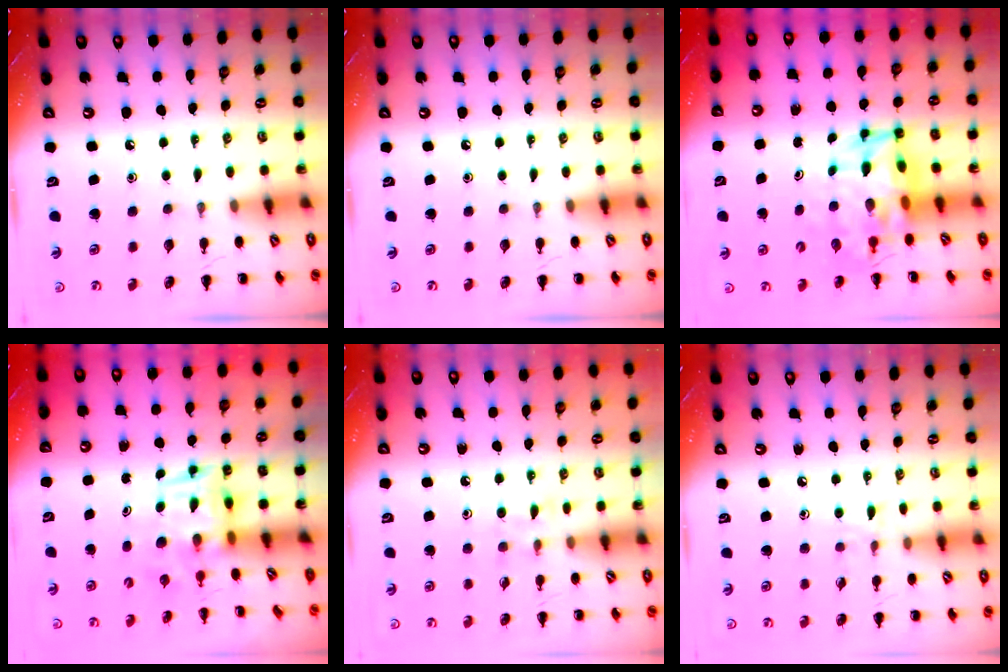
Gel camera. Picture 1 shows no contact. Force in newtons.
{"total": 0.0}
{"total": 7.7, "press": 7.4, "slide": 2.1}
{"total": 3.7, "press": 3.6, "slide": 0.7}
{"total": 6.6, "press": 6.4, "slide": 1.8}
{"total": 6.7, "press": 6.3, "slide": 2.3}